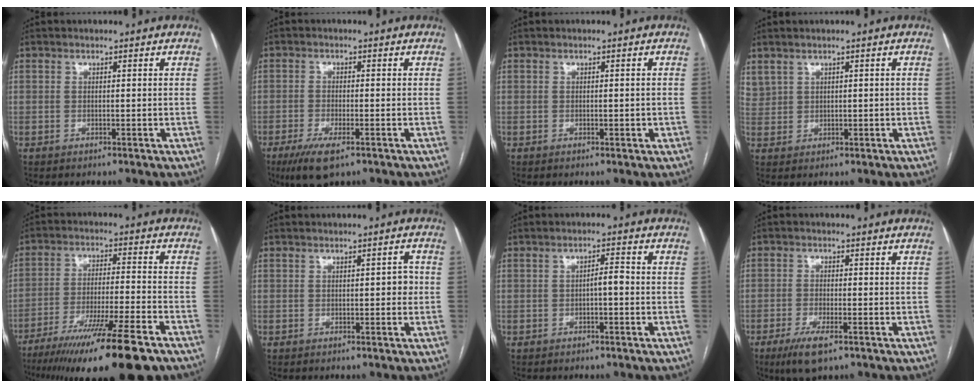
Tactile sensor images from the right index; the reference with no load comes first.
{"total": 6.3, "force": [-3.8, 1.6, 4.8], "torque": [-0.091, -0.015, -0.062]}
{"total": 1.1, "force": [-0.2, 0.5, 0.9], "torque": [-0.016, 0.007, 0.000]}
{"total": 2.9, "force": [1.9, 2.1, 0.8], "torque": [-0.023, 0.014, 0.050]}
{"total": 20.6, "force": [-15.1, 1.0, 14.0], "torque": [-0.193, -0.039, -0.243]}
{"total": 1.9, "force": [-0.2, 0.8, 1.7], "torque": [-0.015, 0.005, -0.004]}
{"total": 2.3, "force": [-0.6, 0.5, 2.1], "torque": [-0.031, 0.006, -0.010]}
{"total": 5.6, "force": [-3.3, 1.3, 4.3], "torque": [-0.088, -0.012, -0.055]}